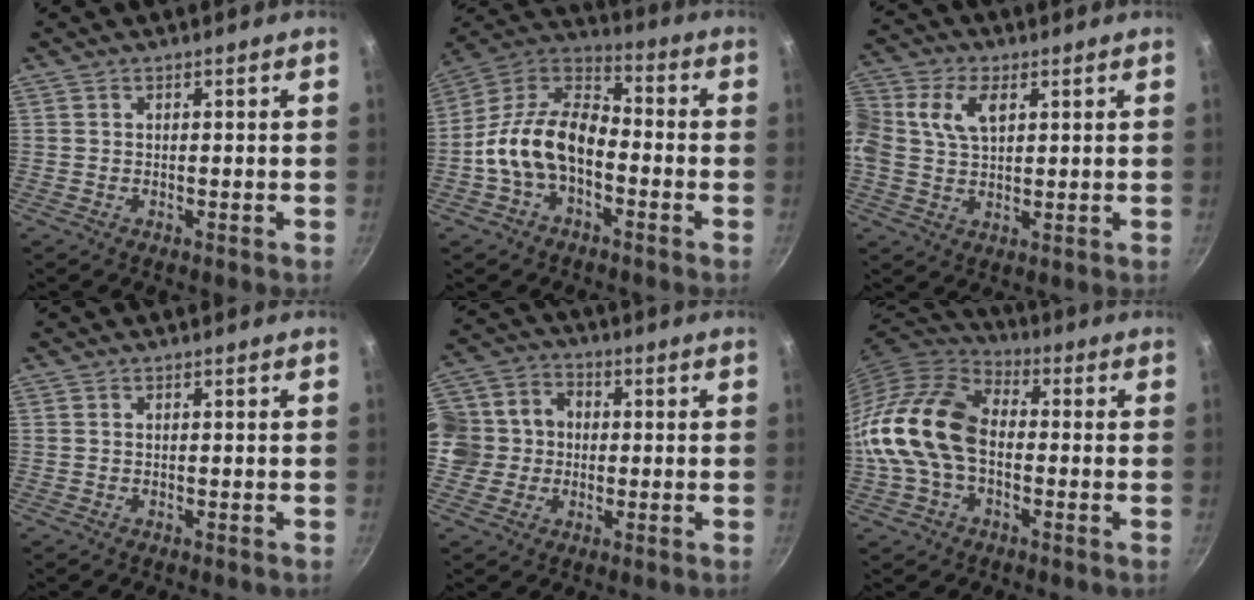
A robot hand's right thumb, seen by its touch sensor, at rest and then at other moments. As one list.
[{"total": 15.0, "force": [-3.9, 9.3, 11.1], "torque": [-0.177, 0.054, -0.094]}, {"total": 13.1, "force": [3.6, 9.0, 8.8], "torque": [-0.191, 0.028, 0.060]}, {"total": 0.0}, {"total": 11.2, "force": [-0.4, 10.1, 4.7], "torque": [-0.060, 0.024, -0.024]}, {"total": 16.7, "force": [-1.6, 11.2, 12.3], "torque": [-0.225, 0.037, -0.045]}]